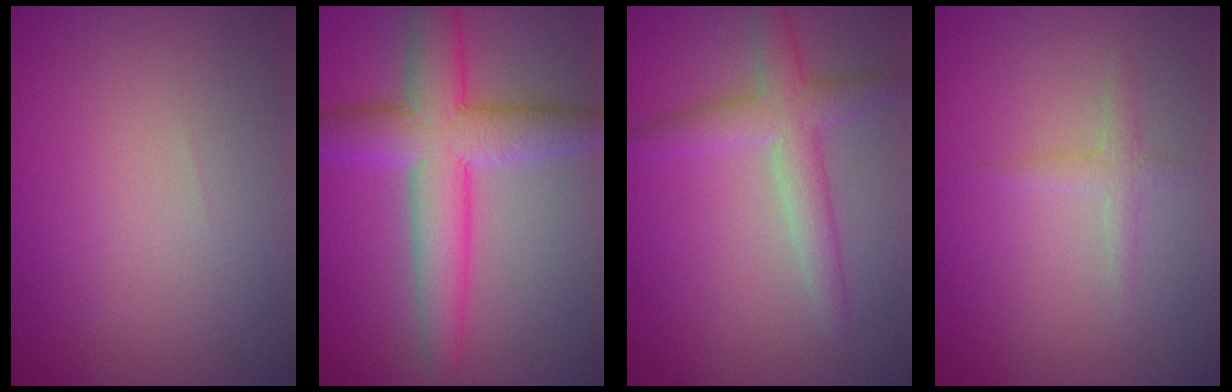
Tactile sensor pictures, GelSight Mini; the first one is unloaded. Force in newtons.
{"total": 7.2, "press": 7.2, "slide": 0.1}
{"total": 3.7, "press": 3.7, "slide": 0.2}
{"total": 1.3, "press": 1.3, "slide": 0.1}